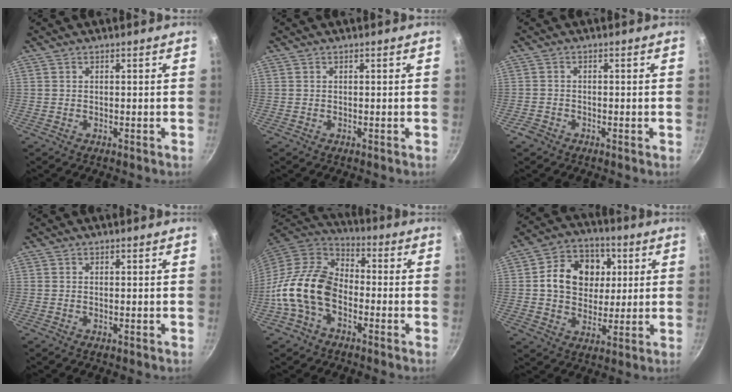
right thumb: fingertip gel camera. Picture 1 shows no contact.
{"total": 0.0}
{"total": 1.9, "force": [-1.3, 1.1, 0.7], "torque": [-0.018, 0.007, -0.027]}
{"total": 0.0}
{"total": 15.6, "force": [-4.1, 10.4, 10.9], "torque": [-0.172, 0.040, -0.097]}
{"total": 14.4, "force": [2.6, 11.7, 8.1], "torque": [-0.102, 0.009, 0.034]}